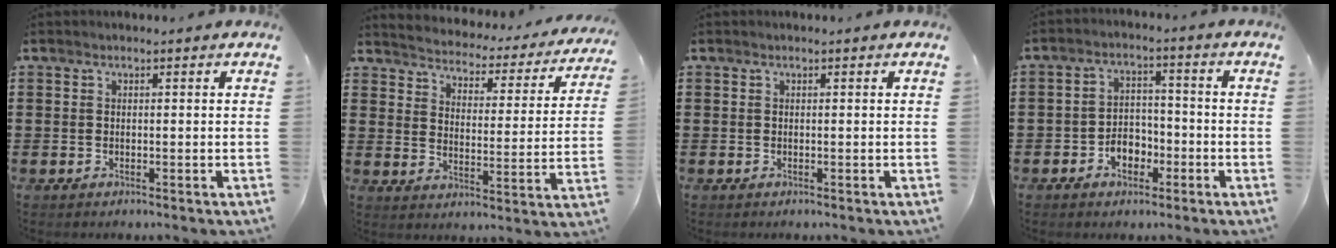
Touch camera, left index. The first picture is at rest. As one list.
[{"total": 2.6, "force": [2.6, -0.1, -0.1], "torque": [-0.020, -0.034, 0.033]}, {"total": 0.0}, {"total": 4.2, "force": [-2.5, 2.8, 2.0], "torque": [-0.039, 0.009, -0.049]}]